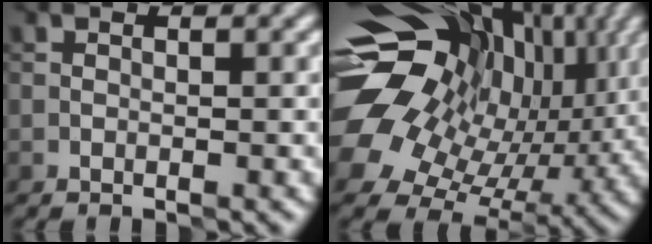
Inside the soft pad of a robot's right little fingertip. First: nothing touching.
{"total": 18.6, "force": [4.5, 13.9, 11.4], "torque": [-0.213, 0.029, 0.093]}